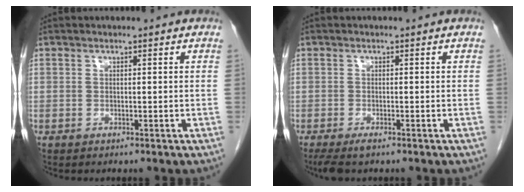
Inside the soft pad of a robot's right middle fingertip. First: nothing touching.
{"total": 3.7, "force": [-2.5, 0.9, 2.5], "torque": [-0.051, -0.010, -0.043]}